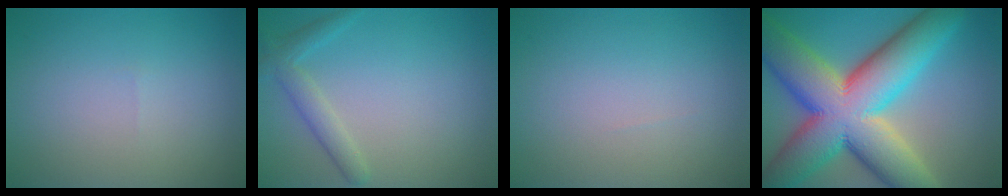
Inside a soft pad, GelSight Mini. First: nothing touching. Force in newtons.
{"total": 2.3, "press": 2.3, "slide": 0.1}
{"total": 0.0}
{"total": 17.1, "press": 17.1, "slide": 0.7}